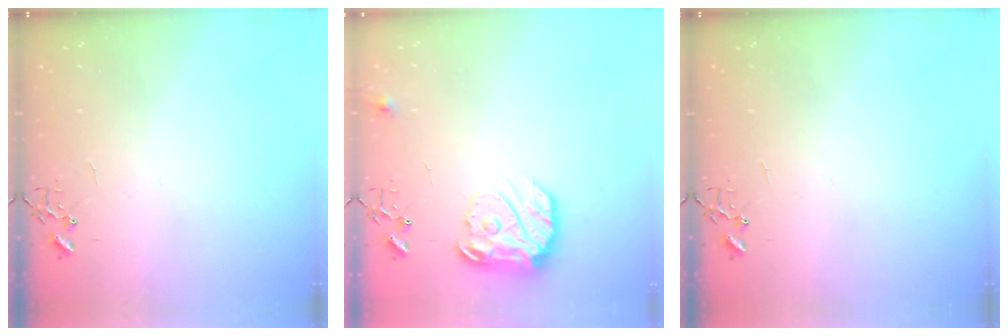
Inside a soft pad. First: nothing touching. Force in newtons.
{"total": 16.2, "press": 16.1, "slide": 1.4}
{"total": 0.0}